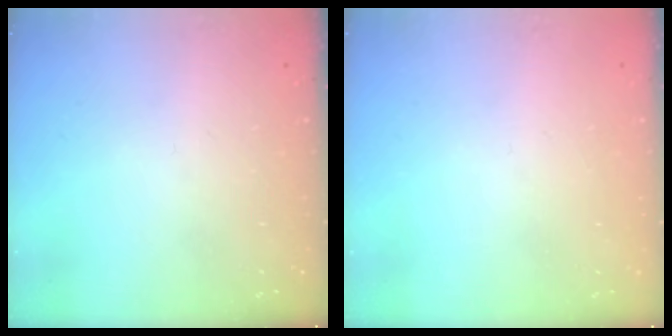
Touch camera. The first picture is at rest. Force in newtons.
{"total": 0.0}